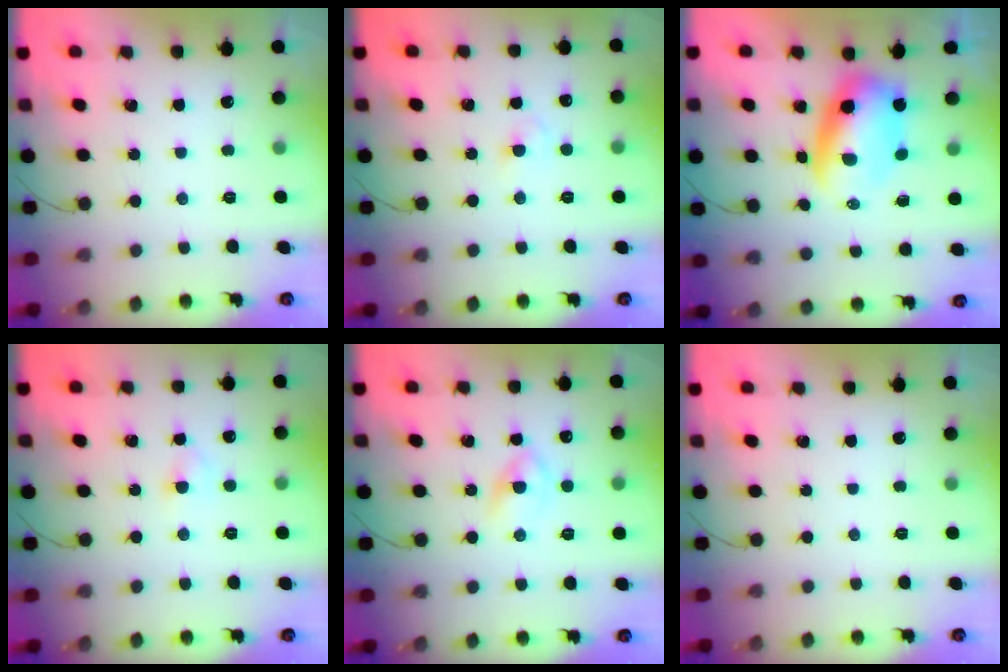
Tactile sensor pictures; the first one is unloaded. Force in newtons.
{"total": 2.5, "press": 2.3, "slide": 1.0}
{"total": 7.3, "press": 7.0, "slide": 1.8}
{"total": 2.9, "press": 2.7, "slide": 0.9}
{"total": 3.5, "press": 3.2, "slide": 1.3}
{"total": 0.0}